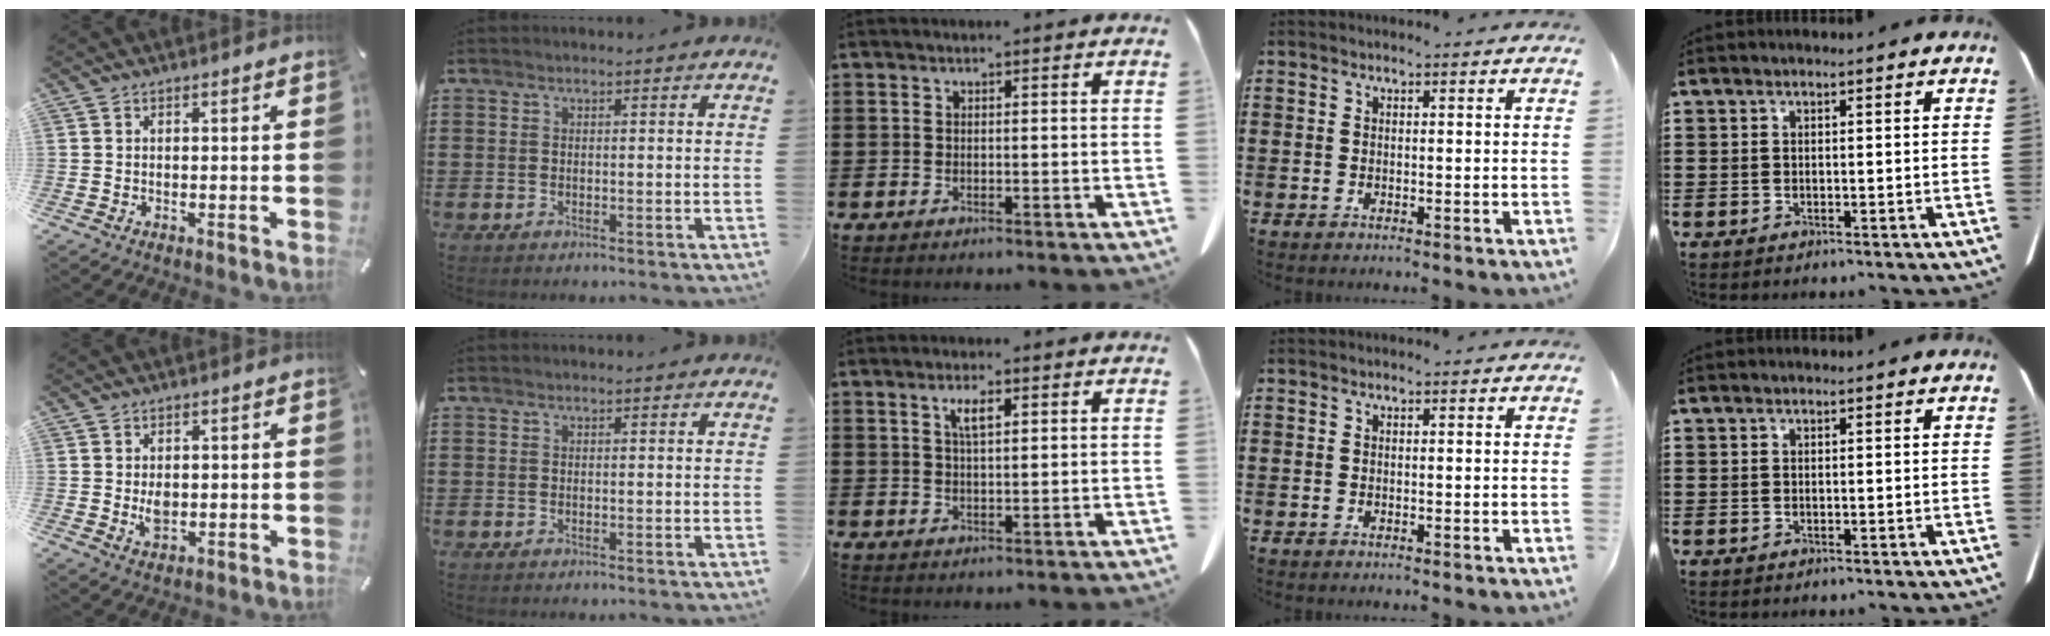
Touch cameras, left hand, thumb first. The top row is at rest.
{"thumb": {"total": 3.9, "force": [-0.1, 2.8, 2.6], "torque": [-0.048, -0.006, -0.010]}, "middle": {"total": 3.2, "force": [1.4, 0.8, 2.7], "torque": [-0.050, 0.002, 0.020]}}